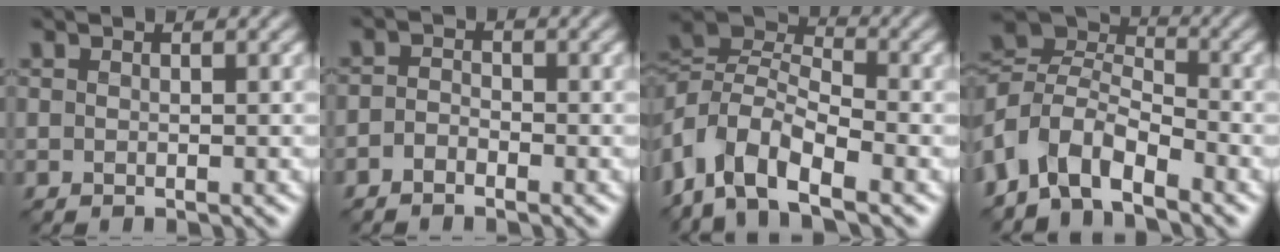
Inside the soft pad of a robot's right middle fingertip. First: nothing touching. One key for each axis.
{"total": 1.2, "fx": -0.9, "fy": 0.5, "fz": 0.5, "tx": -0.011, "ty": 0.005, "tz": -0.023}
{"total": 8.1, "fx": -3.9, "fy": 4.1, "fz": 5.8, "tx": -0.105, "ty": 0.014, "tz": -0.092}
{"total": 6.5, "fx": -3.6, "fy": 3.7, "fz": 3.9, "tx": -0.075, "ty": 0.004, "tz": -0.089}